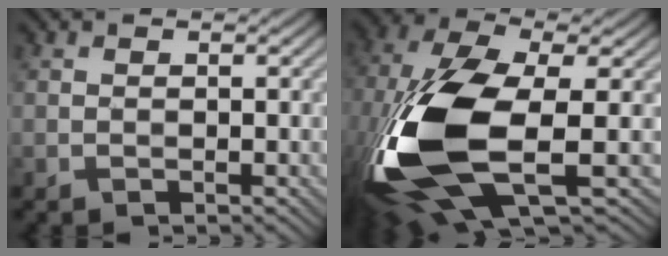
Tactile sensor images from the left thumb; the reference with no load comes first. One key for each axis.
{"total": 17.4, "fx": -4.1, "fy": 7.4, "fz": 15.3, "tx": -0.378, "ty": -0.031, "tz": -0.066}